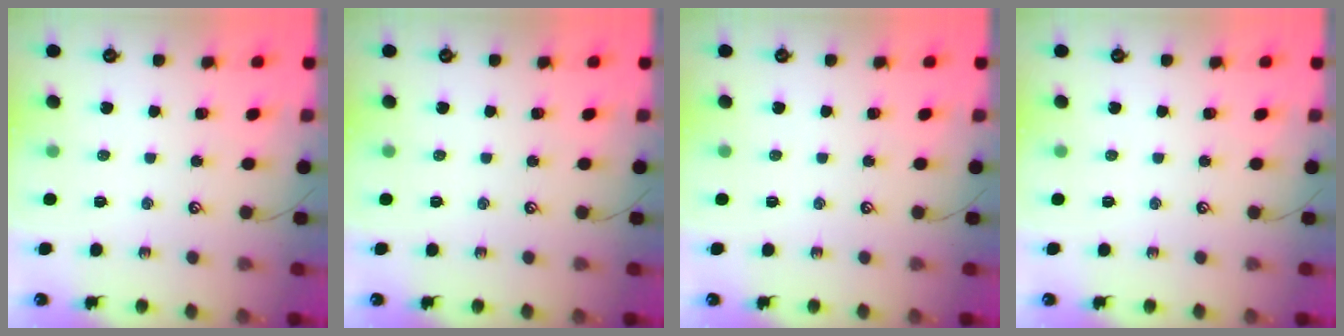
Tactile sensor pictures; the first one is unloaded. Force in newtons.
{"total": 0.0}
{"total": 0.0}
{"total": 0.0}